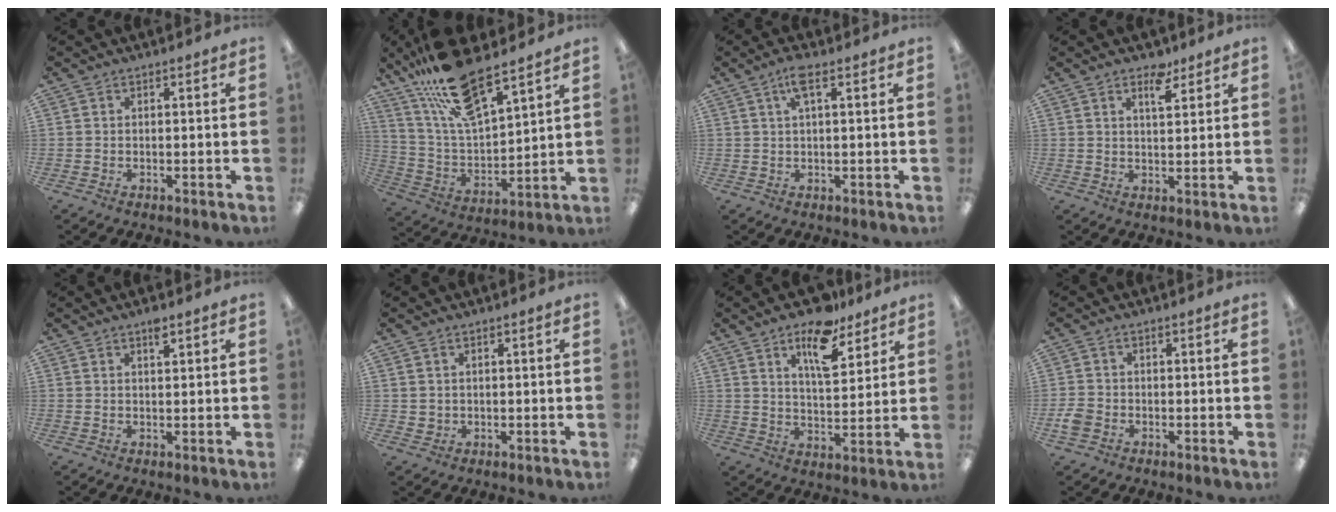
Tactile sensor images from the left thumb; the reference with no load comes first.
{"total": 18.3, "force": [14.1, 4.8, 10.6], "torque": [-0.217, -0.073, 0.247]}
{"total": 4.7, "force": [2.1, 1.2, 4.0], "torque": [-0.076, 0.005, 0.033]}
{"total": 2.9, "force": [2.3, 1.1, 1.4], "torque": [-0.007, -0.012, 0.036]}
{"total": 2.4, "force": [1.7, 0.7, 1.5], "torque": [-0.019, -0.006, 0.027]}
{"total": 1.7, "force": [1.0, 1.4, 0.2], "torque": [-0.006, 0.003, 0.018]}
{"total": 12.6, "force": [8.4, 5.5, 7.7], "torque": [-0.107, -0.044, 0.140]}
{"total": 3.0, "force": [-1.2, 2.3, 1.4], "torque": [-0.020, 0.008, -0.022]}